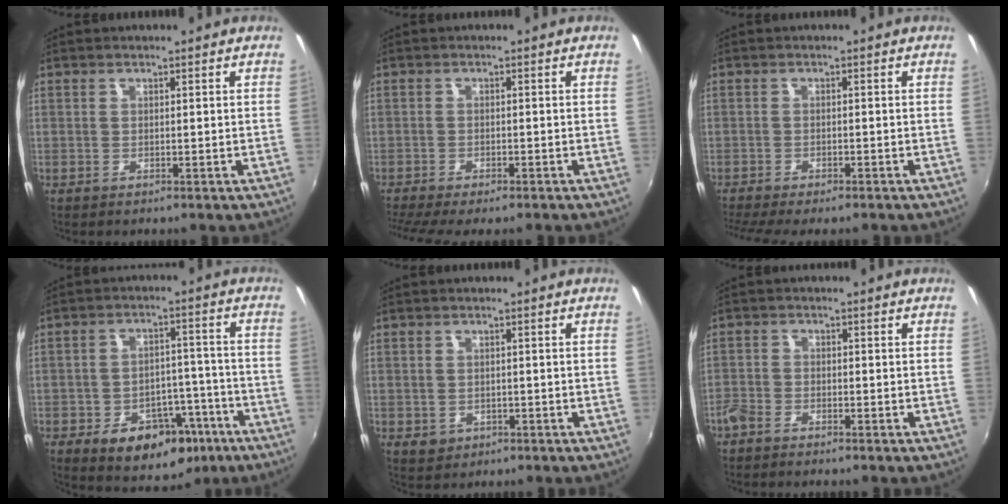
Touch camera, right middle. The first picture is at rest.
{"total": 6.8, "force": [-5.7, 1.0, 3.6], "torque": [-0.088, -0.033, -0.096]}
{"total": 6.7, "force": [-5.8, 0.9, 3.3], "torque": [-0.082, -0.029, -0.095]}
{"total": 13.2, "force": [-7.3, 8.5, 6.9], "torque": [-0.115, 0.024, -0.083]}
{"total": 2.7, "force": [-0.8, 2.3, 1.0], "torque": [-0.023, -0.004, -0.007]}
{"total": 3.1, "force": [-2.7, 1.3, 0.9], "torque": [-0.032, -0.003, -0.059]}